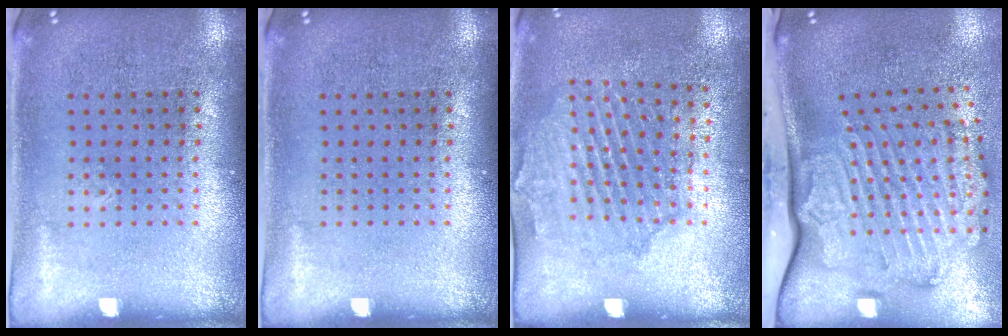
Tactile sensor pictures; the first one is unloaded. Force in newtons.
{"total": 0.0}
{"total": 1.6, "press": 1.5, "slide": 0.4}
{"total": 3.6, "press": 2.4, "slide": 2.6}